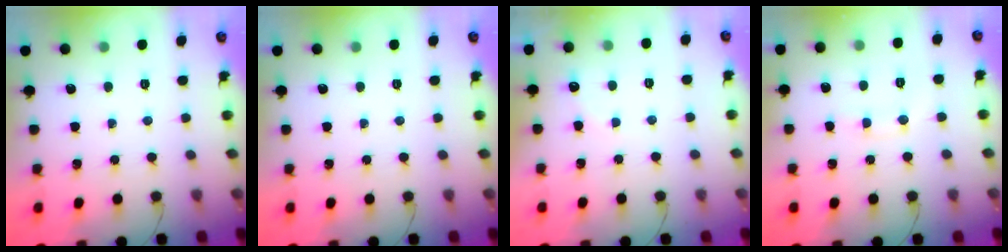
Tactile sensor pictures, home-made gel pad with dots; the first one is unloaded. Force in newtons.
{"total": 0.0}
{"total": 6.8, "press": 6.6, "slide": 1.5}
{"total": 5.9, "press": 5.7, "slide": 1.6}